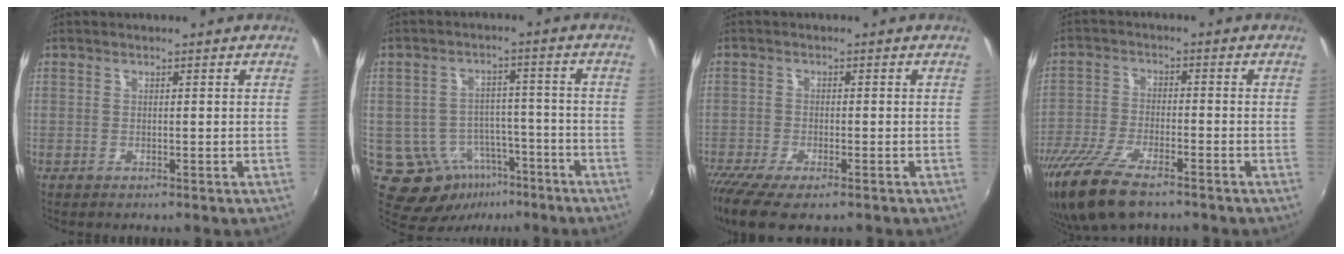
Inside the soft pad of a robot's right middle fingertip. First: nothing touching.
{"total": 9.9, "force": [-5.0, 7.6, 3.8], "torque": [-0.079, 0.016, -0.054]}
{"total": 9.2, "force": [-6.6, 2.5, 5.8], "torque": [-0.140, -0.046, -0.121]}
{"total": 11.6, "force": [-8.5, 3.5, 7.0], "torque": [-0.166, -0.036, -0.166]}